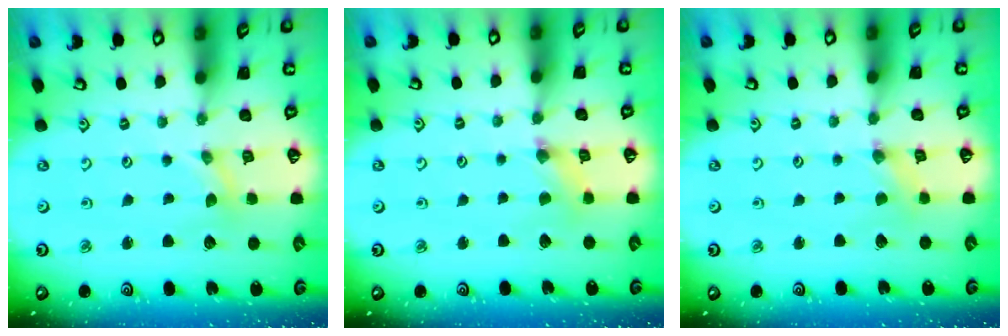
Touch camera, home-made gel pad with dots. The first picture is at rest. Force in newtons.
{"total": 1.9, "press": 1.8, "slide": 0.3}
{"total": 0.0}